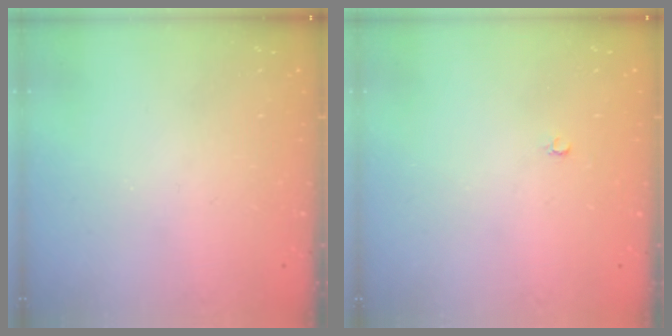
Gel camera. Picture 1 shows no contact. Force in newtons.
{"total": 2.0, "press": 2.0, "slide": 0.4}